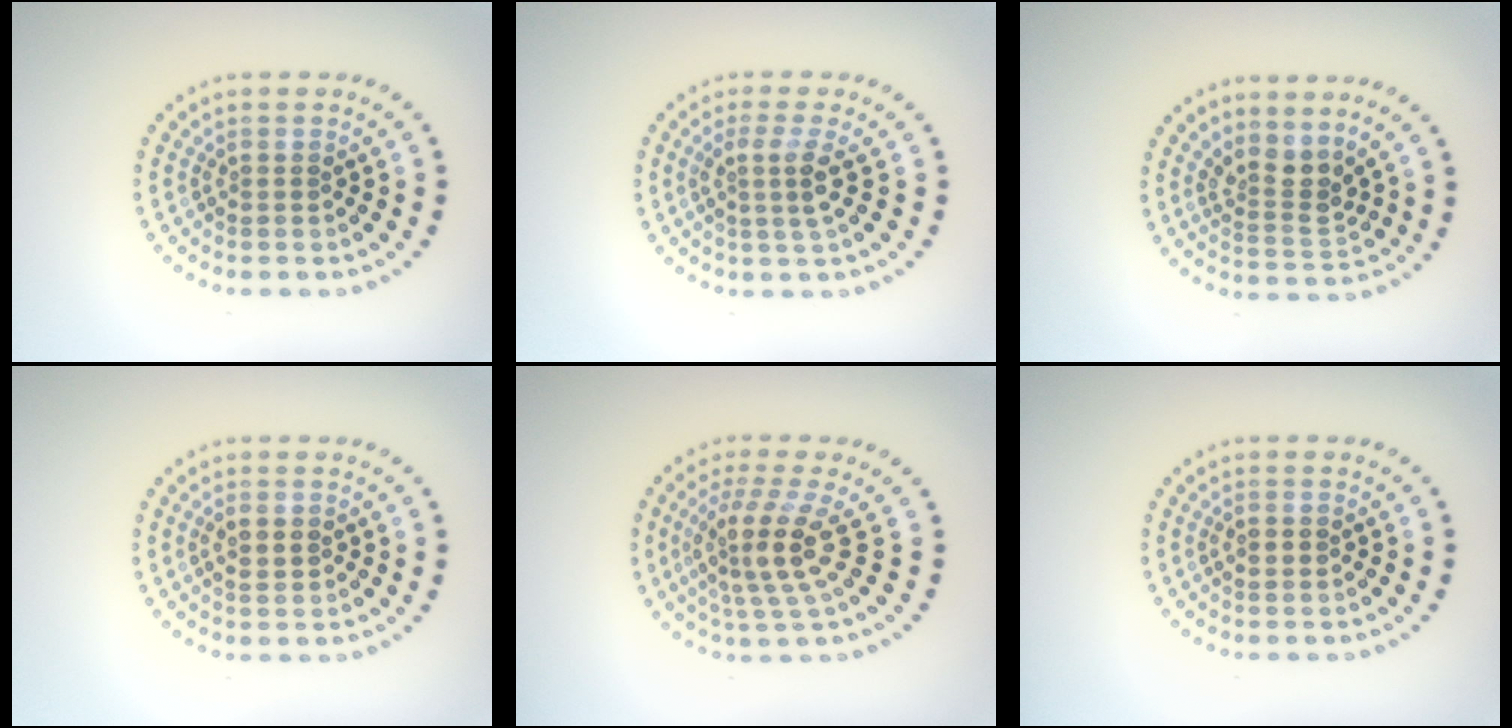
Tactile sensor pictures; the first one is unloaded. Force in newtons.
{"total": 2.4, "press": 1.9, "slide": 1.5}
{"total": 2.7, "press": 2.1, "slide": 1.8}
{"total": 1.3, "press": 1.3, "slide": 0.3}
{"total": 4.4, "press": 3.3, "slide": 2.9}
{"total": 1.5, "press": 1.5, "slide": 0.1}